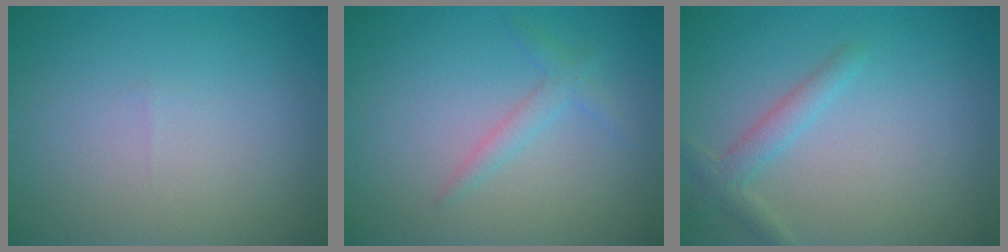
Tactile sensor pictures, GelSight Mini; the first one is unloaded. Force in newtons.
{"total": 1.5, "press": 1.5, "slide": 0.1}
{"total": 2.0, "press": 2.0, "slide": 0.1}